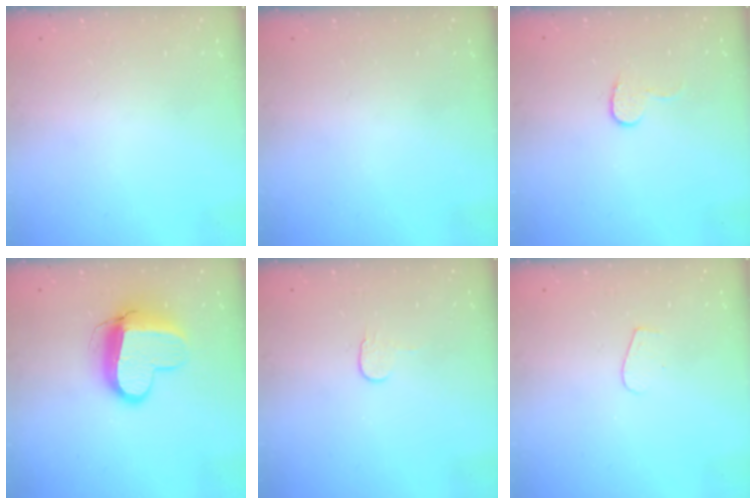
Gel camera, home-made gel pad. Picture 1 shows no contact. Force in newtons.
{"total": 0.0}
{"total": 6.2, "press": 6.1, "slide": 0.6}
{"total": 12.4, "press": 12.3, "slide": 1.3}
{"total": 3.7, "press": 3.7, "slide": 0.4}
{"total": 4.0, "press": 4.0, "slide": 0.4}